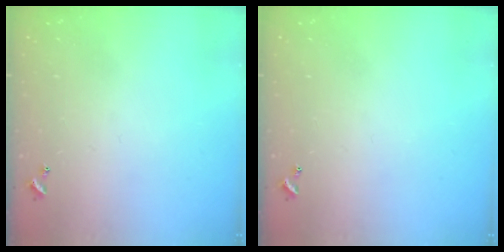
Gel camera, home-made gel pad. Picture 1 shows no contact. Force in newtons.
{"total": 0.0}